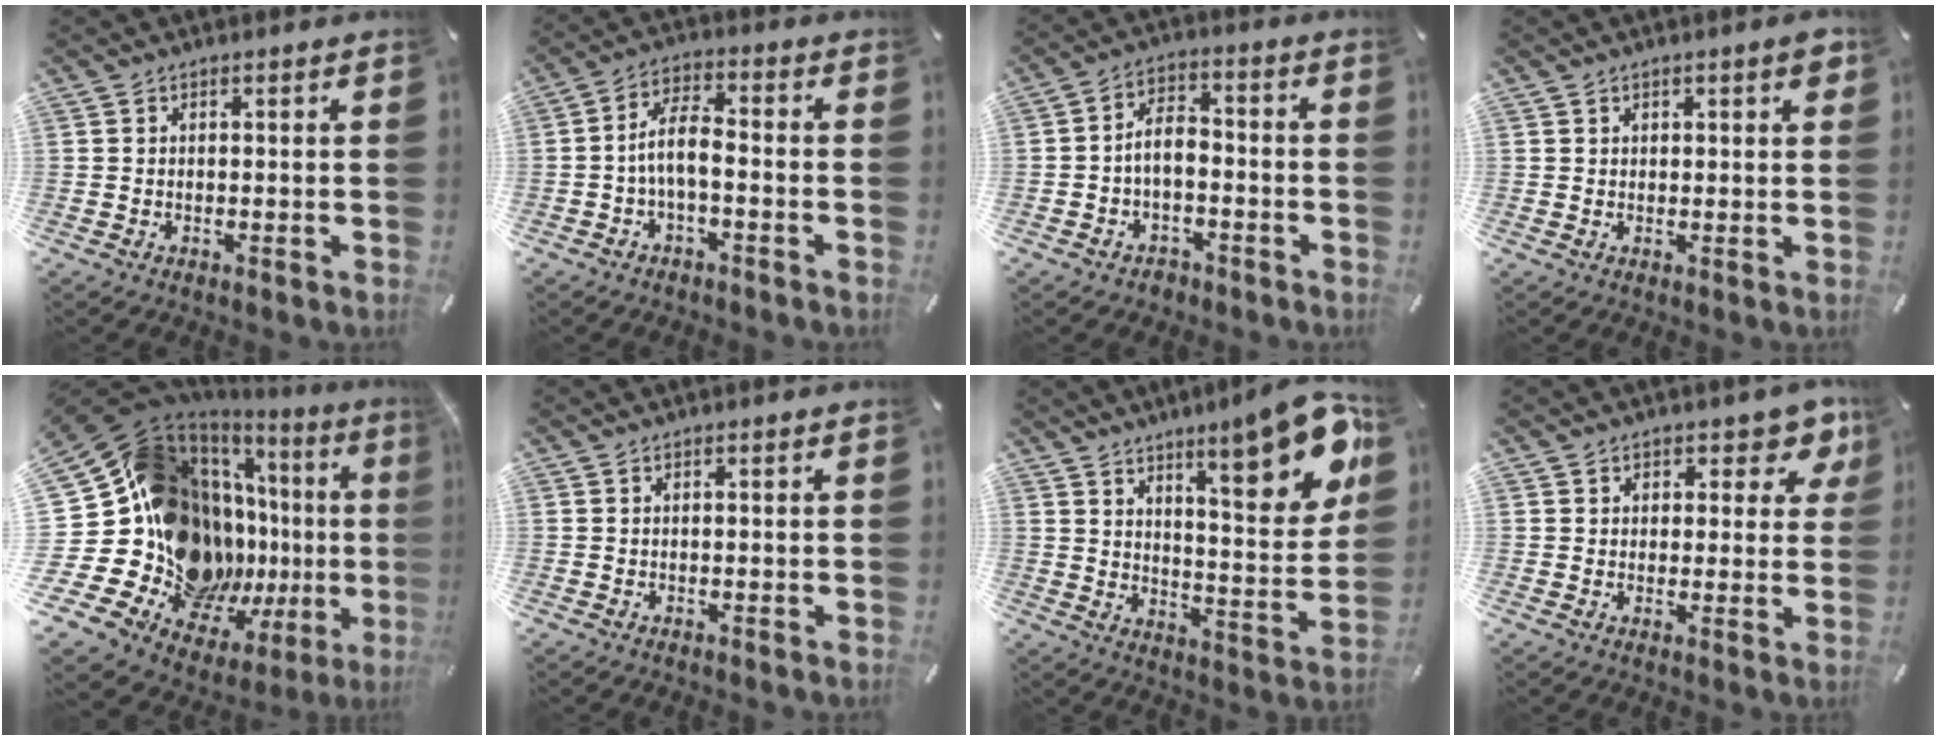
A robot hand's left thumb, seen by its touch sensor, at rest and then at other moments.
{"total": 7.2, "force": [-1.9, 3.3, 6.2], "torque": [-0.117, 0.016, -0.035]}
{"total": 5.1, "force": [-2.0, 3.3, 3.3], "torque": [-0.065, 0.011, -0.039]}
{"total": 1.8, "force": [1.1, 0.8, 1.1], "torque": [-0.013, 0.000, 0.017]}
{"total": 27.9, "force": [-0.5, 19.3, 20.1], "torque": [-0.343, -0.089, 0.056]}
{"total": 0.0}
{"total": 18.9, "force": [11.8, 6.2, 13.3], "torque": [-0.167, -0.088, 0.185]}
{"total": 6.2, "force": [3.4, 4.3, 2.8], "torque": [-0.021, -0.017, 0.054]}